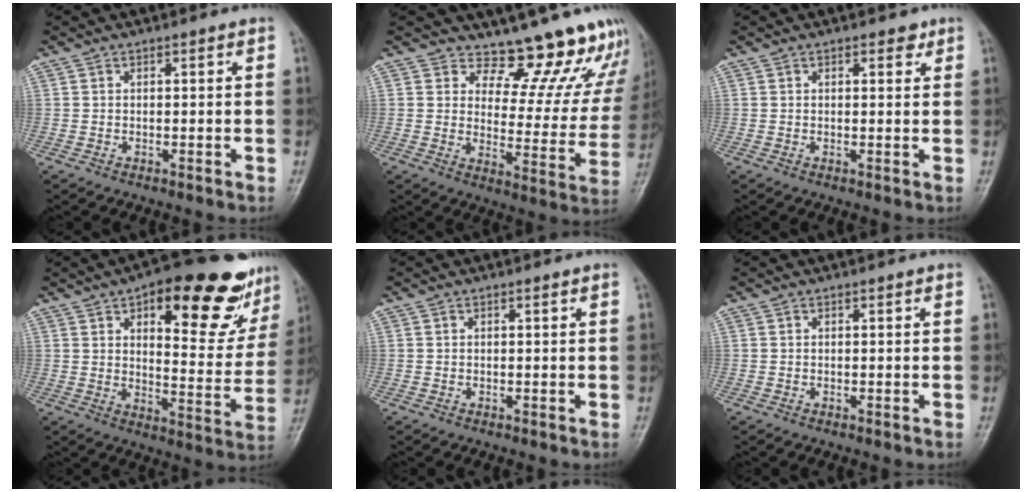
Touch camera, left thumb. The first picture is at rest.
{"total": 15.9, "force": [14.8, 5.1, 3.0], "torque": [0.016, -0.145, 0.172]}
{"total": 1.8, "force": [1.1, 1.0, 1.0], "torque": [-0.002, -0.004, 0.012]}
{"total": 22.9, "force": [13.5, 9.0, 16.2], "torque": [-0.157, -0.042, 0.183]}
{"total": 0.0}
{"total": 0.0}